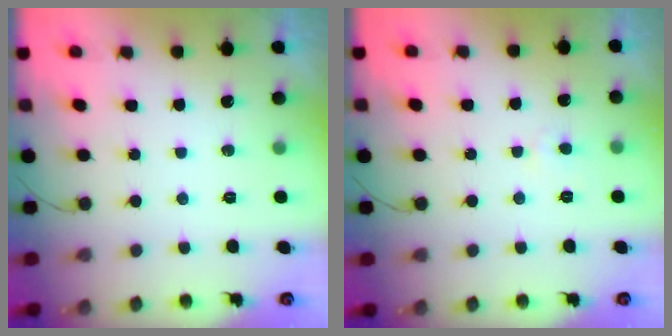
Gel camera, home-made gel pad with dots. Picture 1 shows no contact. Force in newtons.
{"total": 3.1, "press": 3.0, "slide": 0.3}